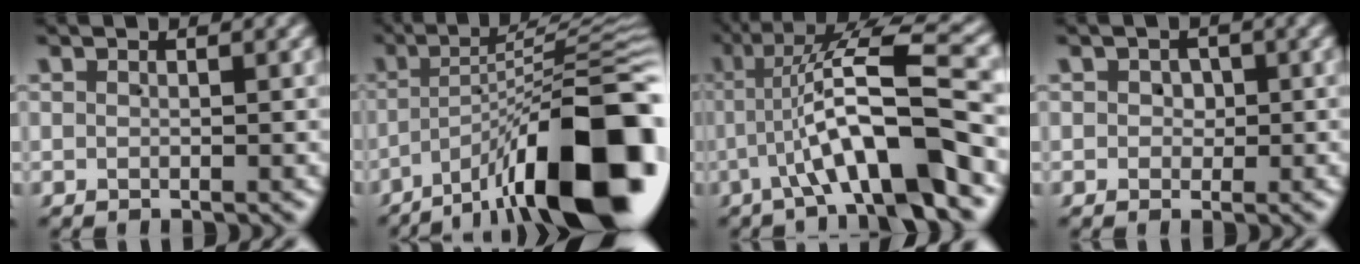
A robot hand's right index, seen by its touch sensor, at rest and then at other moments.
{"total": 14.6, "force": [-6.8, 4.5, 12.1], "torque": [-0.146, 0.011, -0.100]}
{"total": 10.4, "force": [-0.3, 2.8, 10.0], "torque": [-0.157, 0.011, -0.005]}
{"total": 1.5, "force": [-0.1, 1.4, 0.4], "torque": [0.007, -0.001, -0.003]}